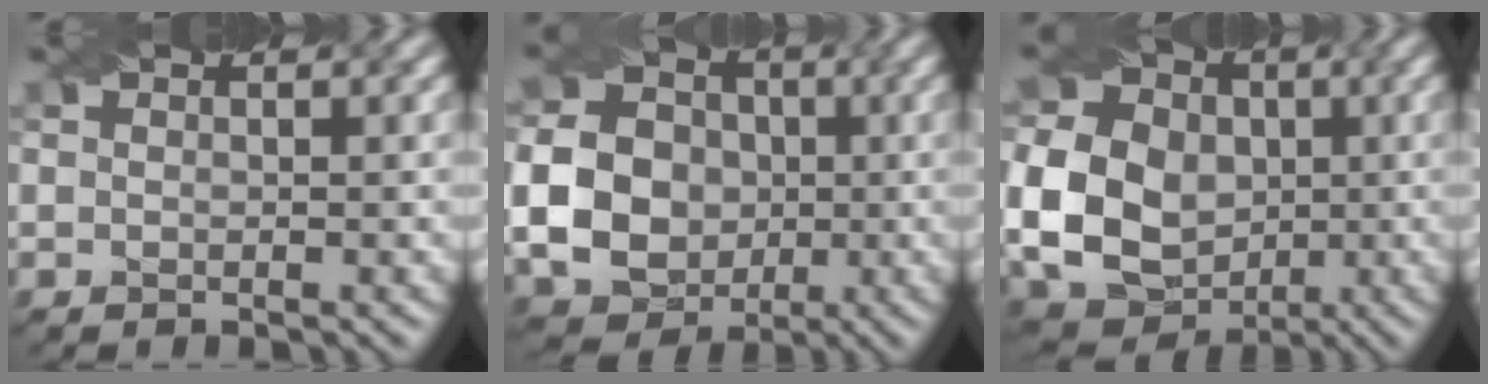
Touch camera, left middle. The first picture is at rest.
{"total": 13.3, "force": [-1.0, 12.3, 5.1], "torque": [-0.136, -0.002, -0.038]}
{"total": 11.9, "force": [-0.9, 9.9, 6.5], "torque": [-0.145, -0.013, -0.015]}